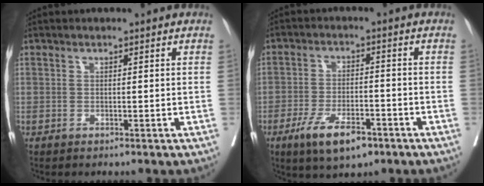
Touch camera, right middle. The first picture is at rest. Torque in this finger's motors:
{"motor_torque": [0.99, -1.05, 0.48, 0.11]}